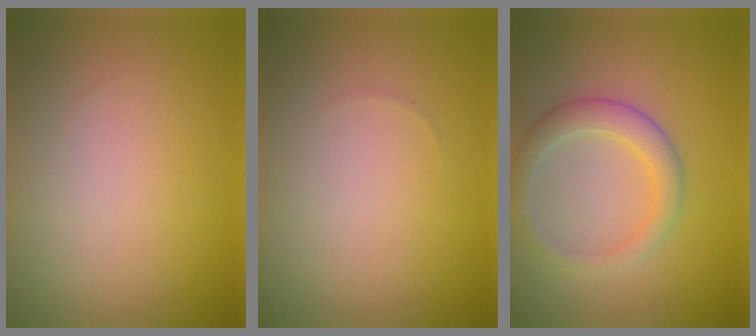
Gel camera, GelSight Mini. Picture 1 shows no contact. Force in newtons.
{"total": 0.0}
{"total": 3.0, "press": 3.0, "slide": 0.0}